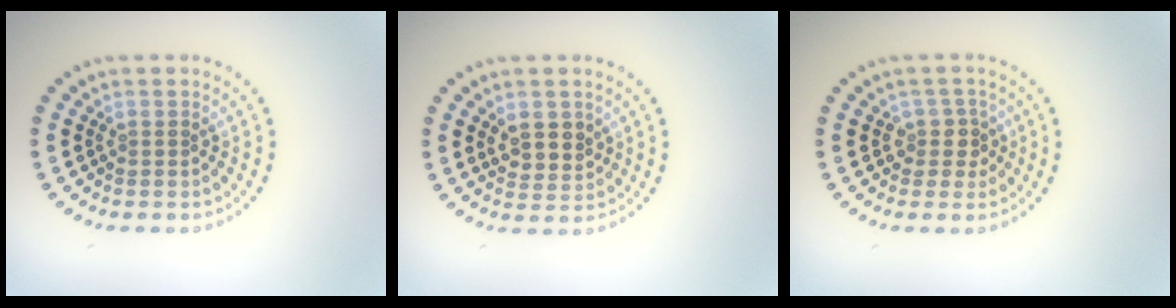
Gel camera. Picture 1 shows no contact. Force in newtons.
{"total": 2.7, "press": 2.5, "slide": 0.8}
{"total": 2.1, "press": 1.7, "slide": 1.2}